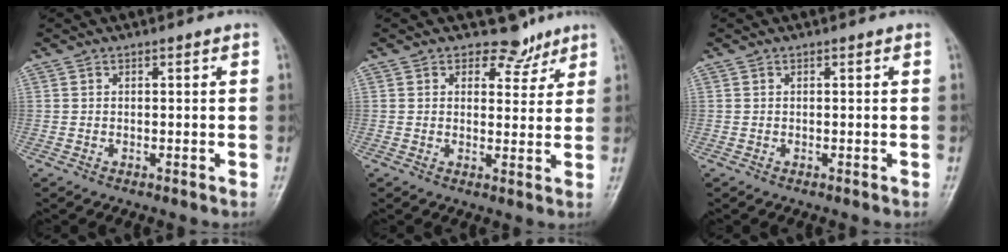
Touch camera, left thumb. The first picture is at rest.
{"total": 4.6, "force": [3.6, 2.8, 0.5], "torque": [0.023, -0.024, 0.050]}
{"total": 0.0}